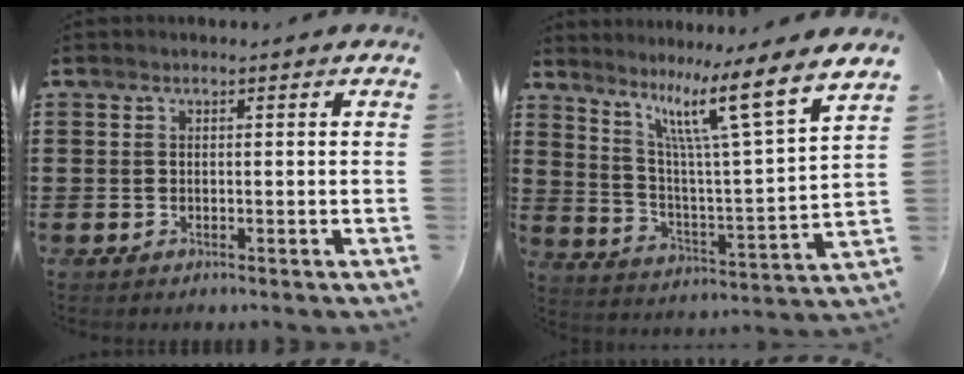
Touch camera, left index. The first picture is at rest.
{"total": 10.9, "force": [7.4, -0.1, 8.0], "torque": [-0.166, -0.053, 0.107]}